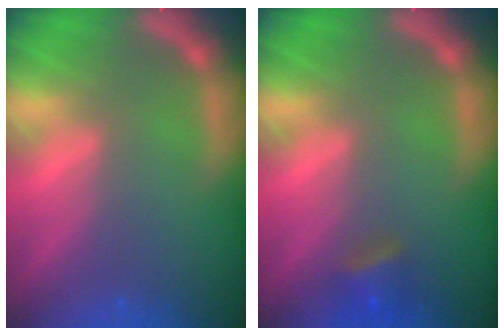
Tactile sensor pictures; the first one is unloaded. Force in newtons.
{"total": 2.4}